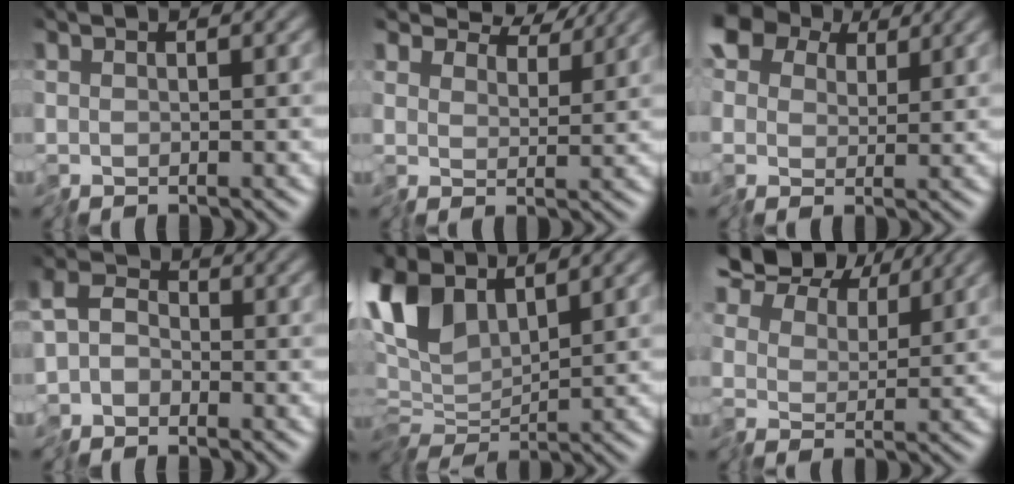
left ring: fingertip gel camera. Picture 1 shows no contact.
{"total": 5.7, "force": [5.0, 2.2, 1.8], "torque": [-0.040, 0.009, 0.066]}
{"total": 8.5, "force": [4.7, 6.1, 3.7], "torque": [-0.087, 0.033, 0.066]}
{"total": 3.6, "force": [-1.5, 2.8, 1.8], "torque": [-0.047, 0.000, -0.044]}
{"total": 7.0, "force": [2.7, 3.4, 5.5], "torque": [-0.132, 0.003, 0.042]}
{"total": 8.0, "force": [6.1, 4.1, 3.3], "torque": [-0.084, 0.020, 0.088]}